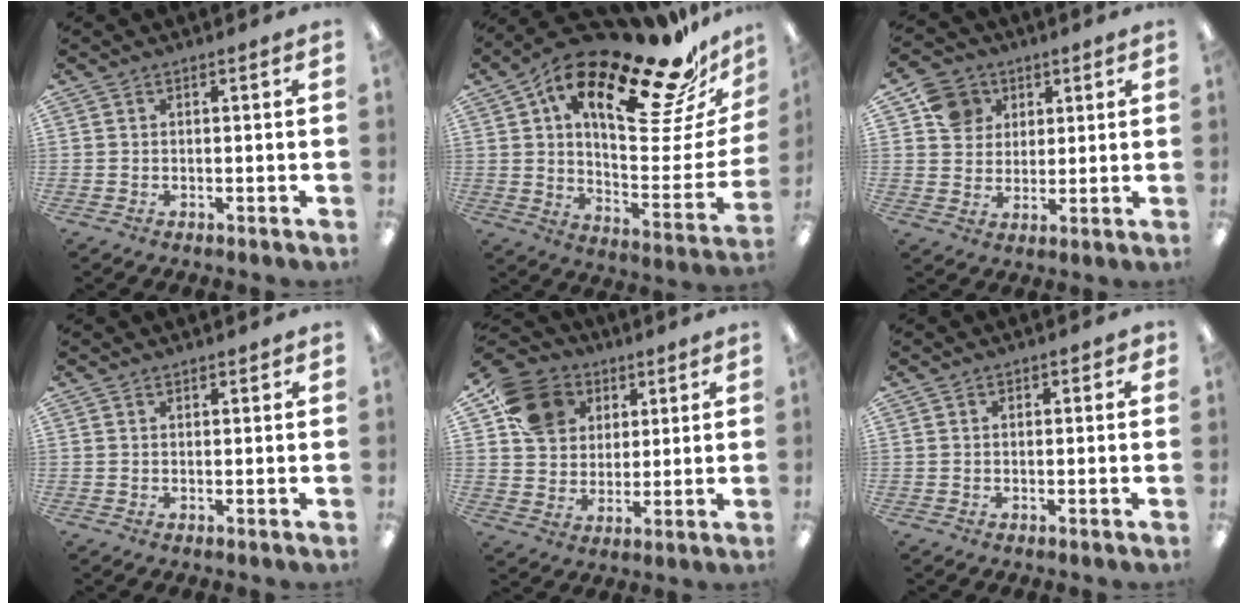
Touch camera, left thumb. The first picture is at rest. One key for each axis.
{"total": 25.9, "fx": 17.1, "fy": 7.9, "fz": 17.9, "tx": -0.260, "ty": -0.112, "tz": 0.263}
{"total": 8.6, "fx": 4.0, "fy": 7.3, "fz": 1.9, "tx": -0.034, "ty": -0.007, "tz": 0.077}
{"total": 0.9, "fx": 0.8, "fy": 0.3, "fz": 0.2, "tx": 0.003, "ty": -0.004, "tz": 0.013}
{"total": 13.1, "fx": 6.8, "fy": 10.3, "fz": 4.6, "tx": -0.097, "ty": -0.023, "tz": 0.136}
{"total": 1.1, "fx": 0.3, "fy": 0.7, "fz": 0.8, "tx": -0.008, "ty": 0.001, "tz": 0.003}